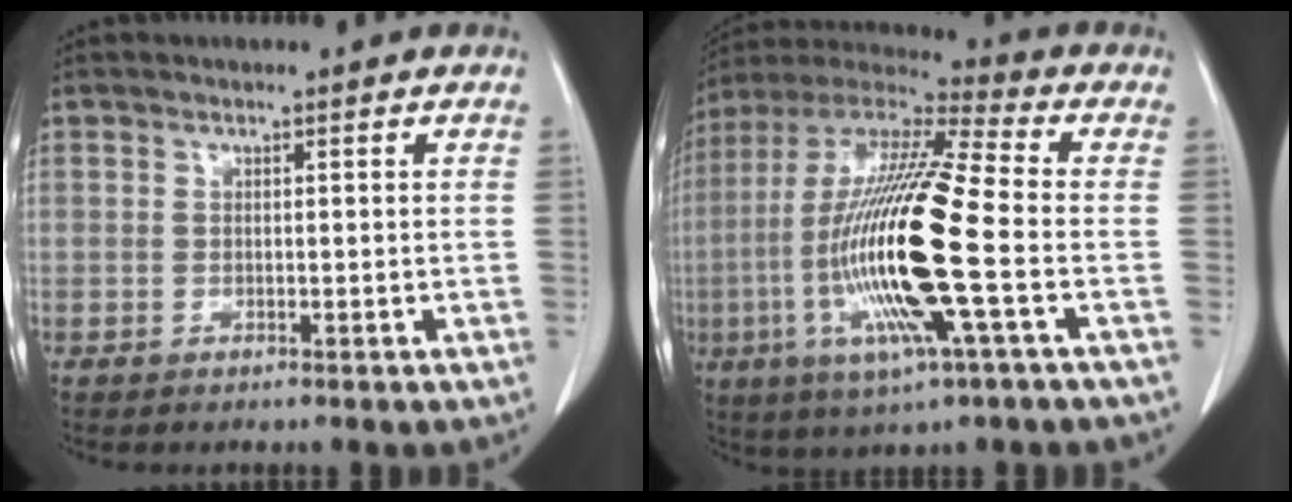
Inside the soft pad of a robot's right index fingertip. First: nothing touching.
{"total": 21.1, "force": [-4.2, 1.6, 20.6], "torque": [-0.438, -0.016, -0.084]}